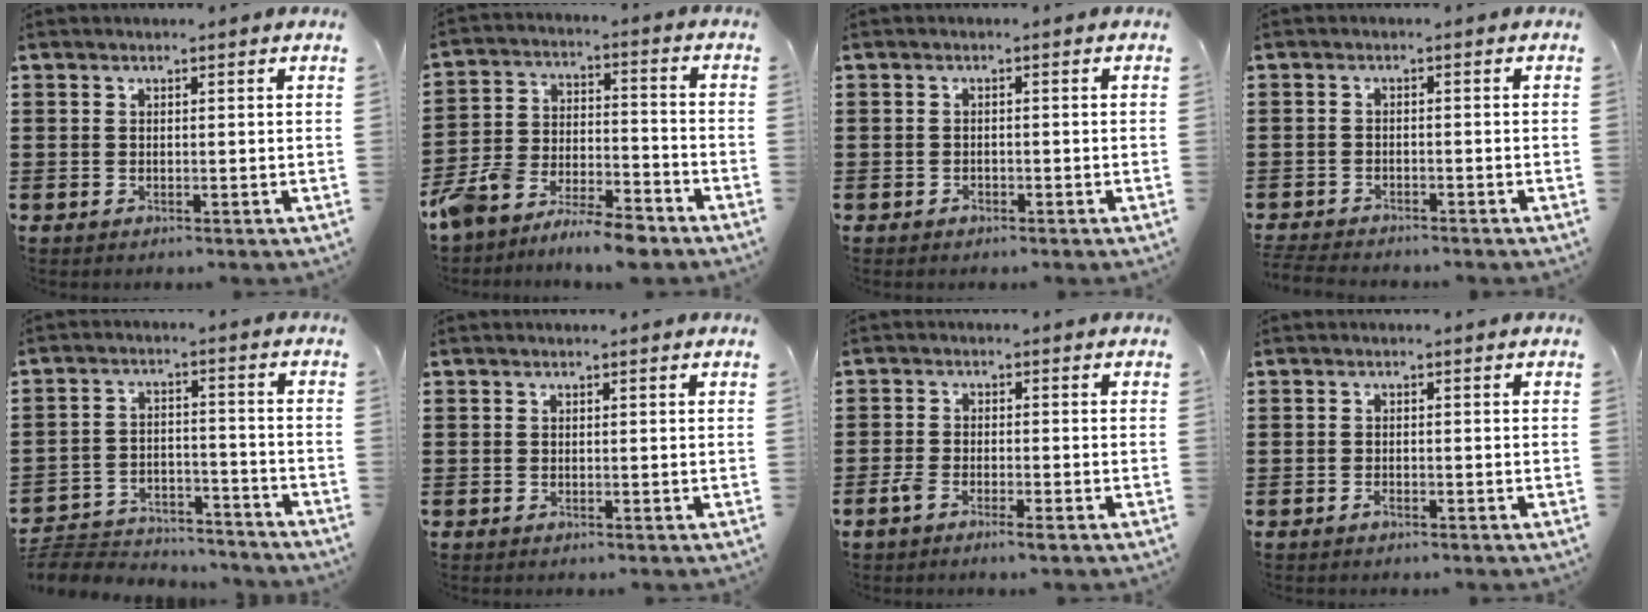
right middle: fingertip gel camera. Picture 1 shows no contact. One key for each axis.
{"total": 8.7, "fx": -8.5, "fy": 0.9, "fz": 1.6, "tx": -0.040, "ty": 0.016, "tz": -0.169}
{"total": 0.7, "fx": -0.5, "fy": 0.3, "fz": 0.3, "tx": -0.007, "ty": -0.002, "tz": -0.010}
{"total": 2.3, "fx": -2.3, "fy": 0.0, "fz": 0.1, "tx": -0.015, "ty": -0.009, "tz": -0.050}
{"total": 5.8, "fx": -5.7, "fy": 1.0, "fz": 0.8, "tx": -0.024, "ty": 0.007, "tz": -0.116}
{"total": 0.0}
{"total": 2.6, "fx": -1.8, "fy": 0.7, "fz": 1.7, "tx": -0.042, "ty": 0.000, "tz": -0.039}
{"total": 1.0, "fx": -0.8, "fy": 0.1, "fz": 0.5, "tx": -0.015, "ty": -0.006, "tz": -0.014}